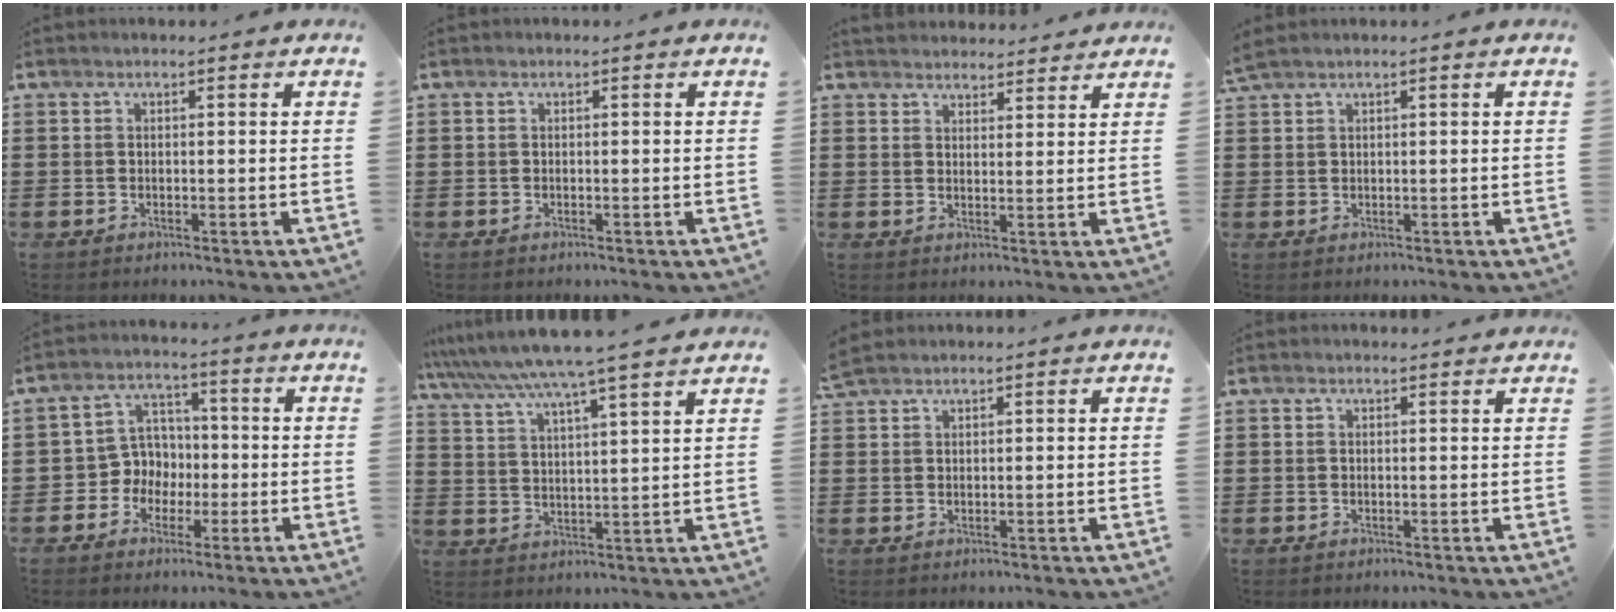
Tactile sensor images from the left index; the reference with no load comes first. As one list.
[{"total": 0.0}, {"total": 2.8, "force": [2.7, 0.4, -0.4], "torque": [-0.001, -0.007, 0.052]}, {"total": 1.0, "force": [0.8, -0.1, 0.6], "torque": [-0.013, 0.000, 0.016]}, {"total": 5.5, "force": [-1.2, 5.2, 1.1], "torque": [-0.049, 0.009, -0.030]}, {"total": 7.0, "force": [6.2, -1.4, 2.9], "torque": [-0.081, -0.040, 0.101]}, {"total": 1.7, "force": [1.6, 0.3, 0.4], "torque": [-0.013, 0.002, 0.032]}, {"total": 0.6, "force": [0.6, 0.0, 0.1], "torque": [-0.004, -0.001, 0.012]}]